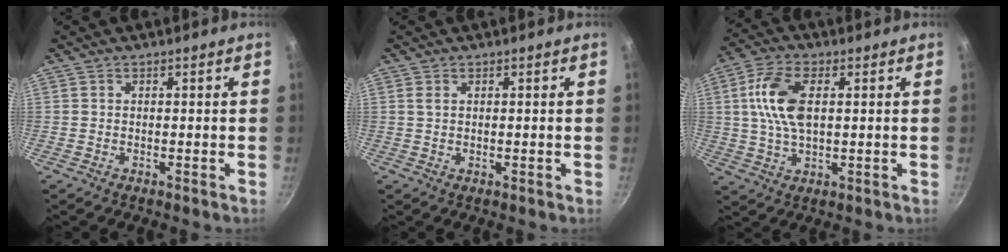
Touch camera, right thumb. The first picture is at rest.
{"total": 1.0, "force": [0.4, 0.5, 0.7], "torque": [-0.018, -0.002, 0.011]}
{"total": 11.2, "force": [2.0, 5.8, 9.4], "torque": [-0.195, 0.008, 0.039]}